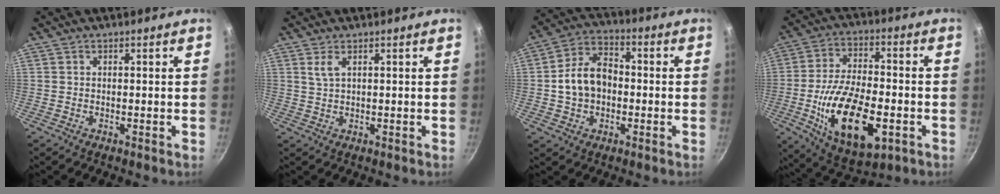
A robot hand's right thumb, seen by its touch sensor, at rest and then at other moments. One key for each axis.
{"total": 2.2, "fx": 1.1, "fy": 0.8, "fz": 1.8, "tx": -0.036, "ty": -0.006, "tz": 0.023}
{"total": 10.7, "fx": -0.7, "fy": 7.8, "fz": 7.4, "tx": -0.107, "ty": 0.032, "tz": -0.021}
{"total": 19.9, "fx": -5.4, "fy": 9.6, "fz": 16.5, "tx": -0.281, "ty": 0.014, "tz": -0.085}